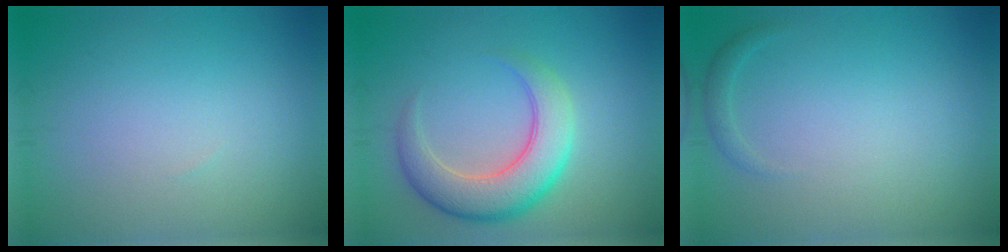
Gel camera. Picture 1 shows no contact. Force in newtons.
{"total": 5.7, "press": 5.6, "slide": 0.2}
{"total": 0.8, "press": 0.8, "slide": 0.1}